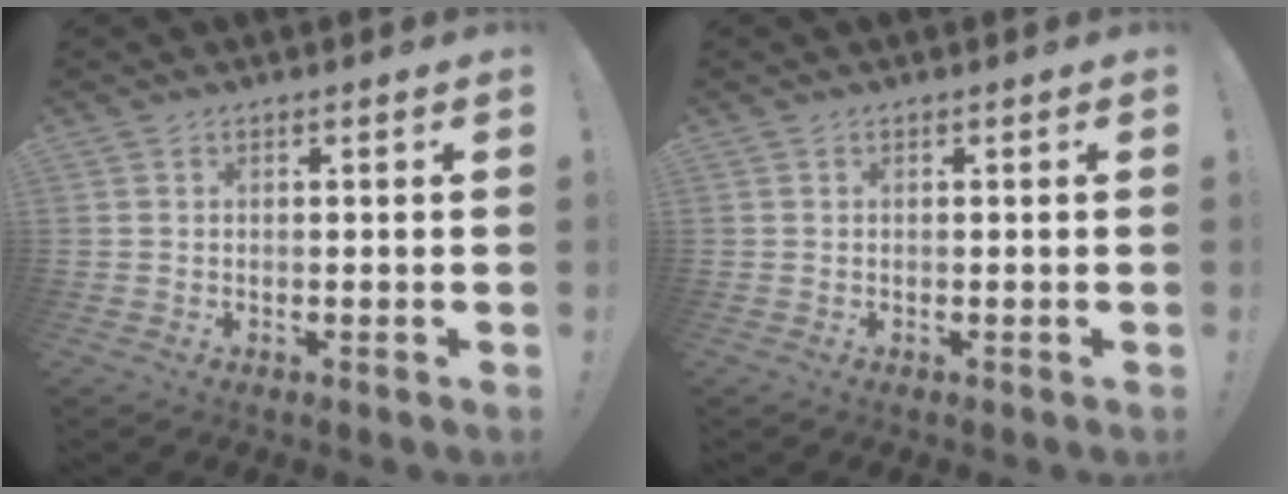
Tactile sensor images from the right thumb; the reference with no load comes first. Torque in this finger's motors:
{"motor_torque": [-0.04, 0.02, 0.01, 0.01, 0.00]}